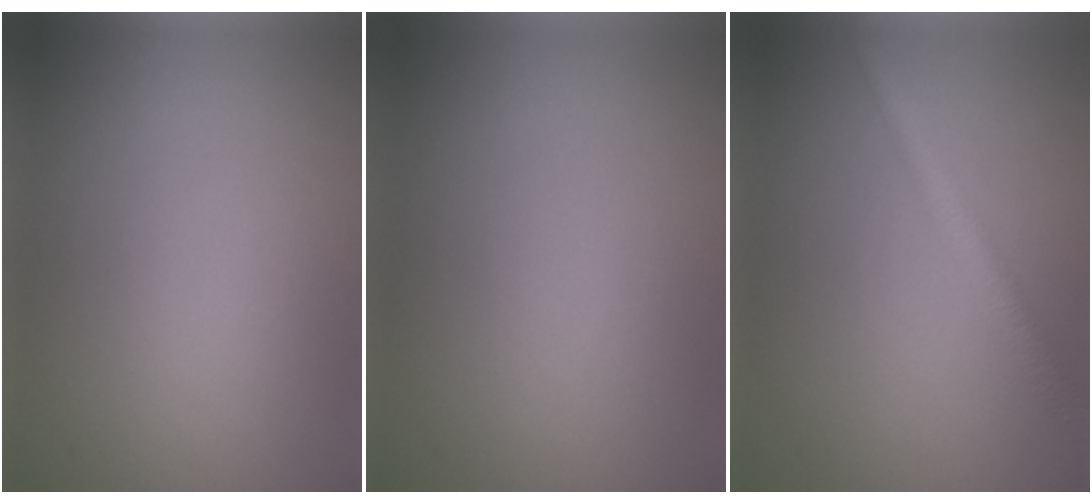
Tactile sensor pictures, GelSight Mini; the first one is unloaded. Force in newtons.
{"total": 0.0}
{"total": 2.7, "press": 2.7, "slide": 0.0}